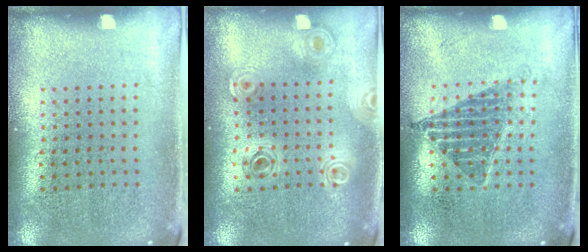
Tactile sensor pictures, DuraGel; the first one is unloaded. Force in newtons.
{"total": 0.8, "press": 0.8, "slide": 0.1}
{"total": 1.1, "press": 1.0, "slide": 0.6}